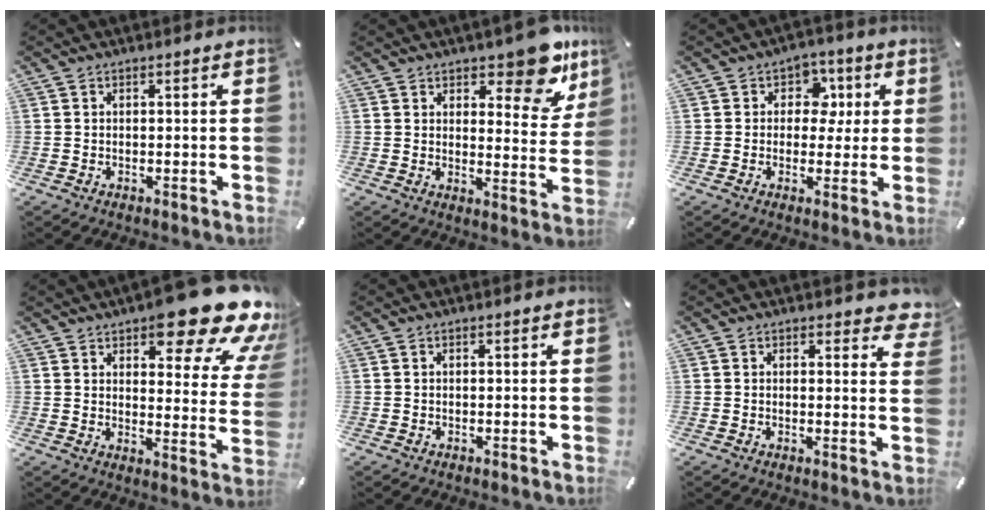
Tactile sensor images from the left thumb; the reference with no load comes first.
{"total": 12.3, "force": [9.1, 5.1, 6.5], "torque": [-0.057, -0.074, 0.154]}
{"total": 7.4, "force": [0.8, 6.4, 3.6], "torque": [-0.037, 0.002, 0.007]}
{"total": 20.8, "force": [13.6, 8.0, 13.5], "torque": [-0.174, -0.095, 0.225]}
{"total": 0.0}
{"total": 3.3, "force": [2.5, 1.6, 1.5], "torque": [-0.004, -0.018, 0.040]}